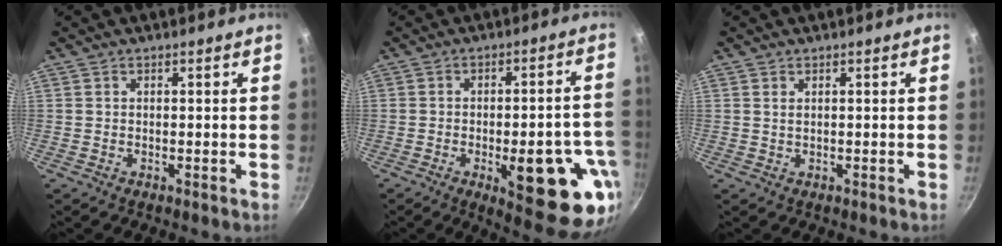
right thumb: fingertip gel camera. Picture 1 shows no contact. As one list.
[{"total": 19.2, "force": [-6.6, 6.9, 16.6], "torque": [-0.164, 0.015, -0.079]}, {"total": 0.8, "force": [0.4, 0.4, 0.6], "torque": [-0.012, 0.001, 0.007]}]